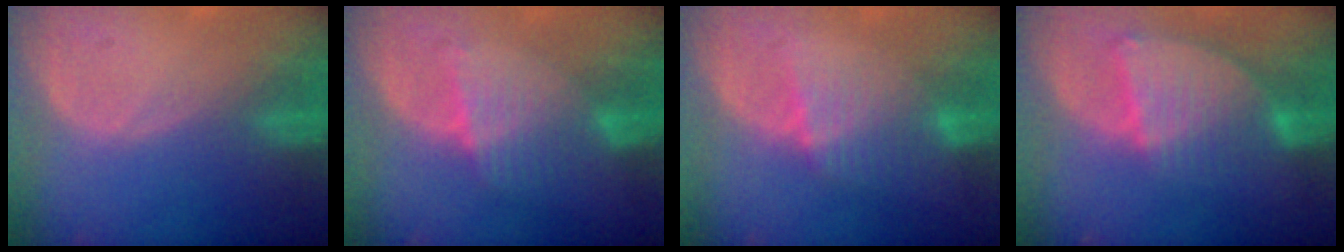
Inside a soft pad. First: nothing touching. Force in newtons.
{"total": 6.8, "press": 6.0, "slide": 3.3}
{"total": 6.6, "press": 5.8, "slide": 3.2}
{"total": 8.6, "press": 7.5, "slide": 4.2}